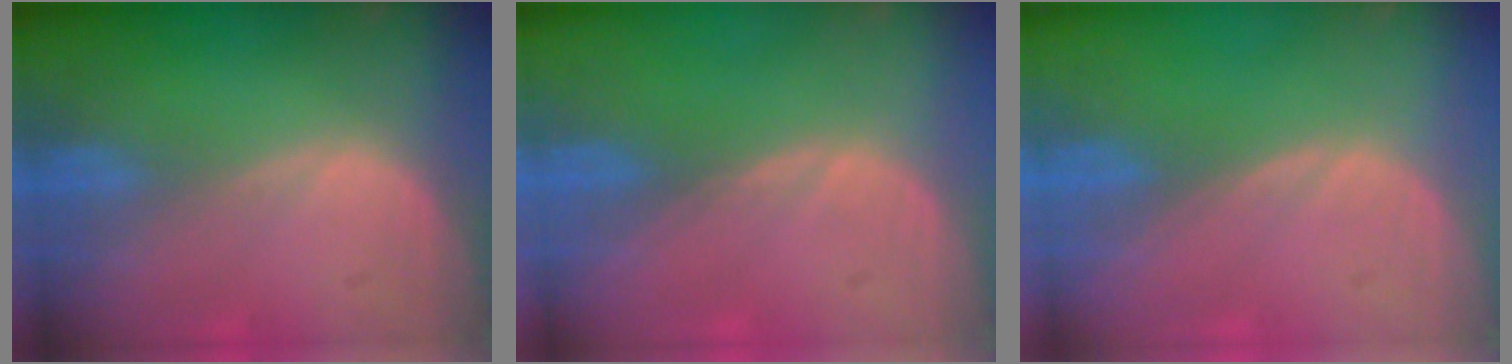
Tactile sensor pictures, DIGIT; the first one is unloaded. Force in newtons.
{"total": 0.6, "press": 0.4, "slide": 0.4}
{"total": 0.0}